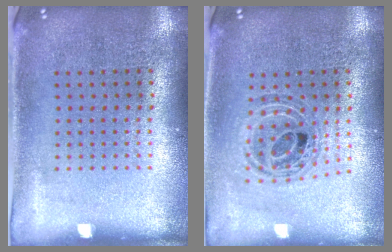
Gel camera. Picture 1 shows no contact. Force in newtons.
{"total": 0.8, "press": 0.8, "slide": 0.2}